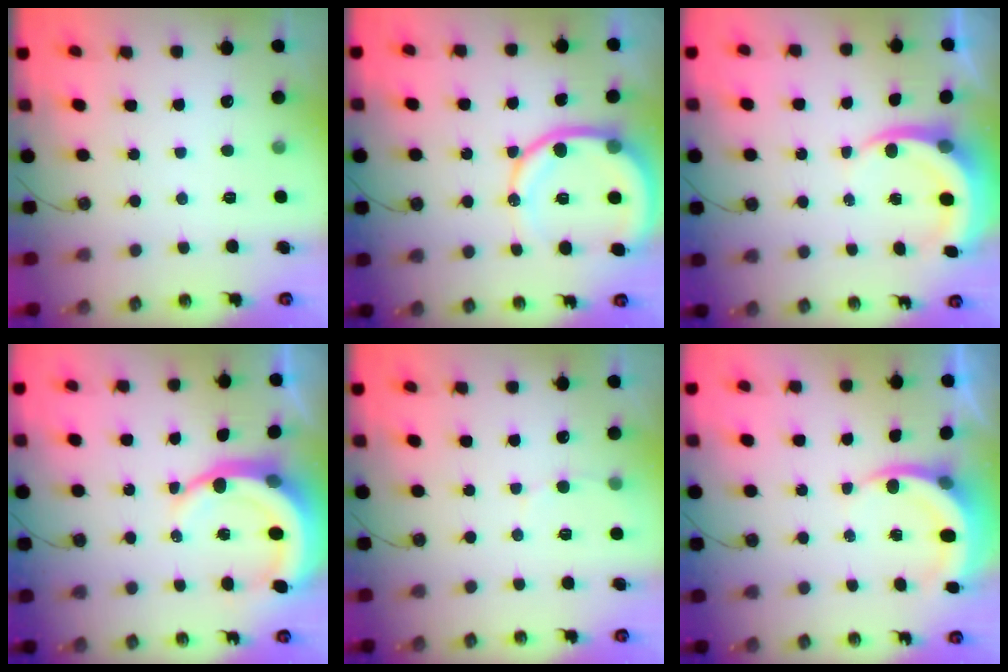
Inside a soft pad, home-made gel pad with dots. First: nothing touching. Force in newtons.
{"total": 13.6, "press": 13.5, "slide": 1.8}
{"total": 5.9, "press": 5.9, "slide": 0.6}
{"total": 9.4, "press": 9.3, "slide": 1.2}
{"total": 3.9, "press": 3.8, "slide": 0.4}
{"total": 5.3, "press": 5.3, "slide": 0.6}